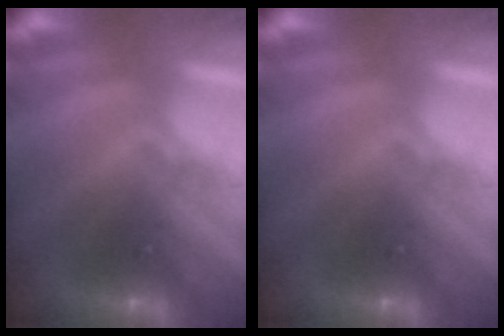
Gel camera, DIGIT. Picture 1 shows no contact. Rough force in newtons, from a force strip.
{"total": 0.0}